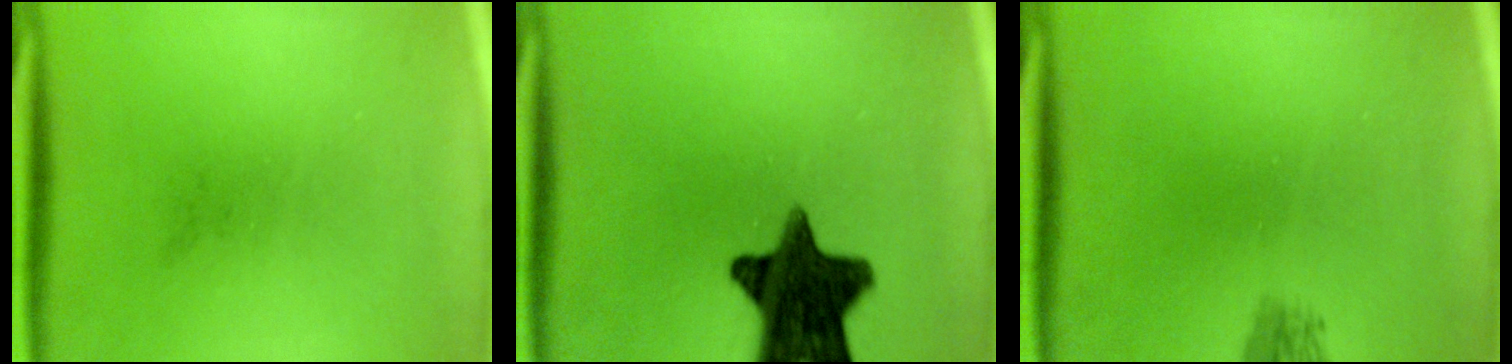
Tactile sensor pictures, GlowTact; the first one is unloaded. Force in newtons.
{"total": 14.3}
{"total": 1.3}